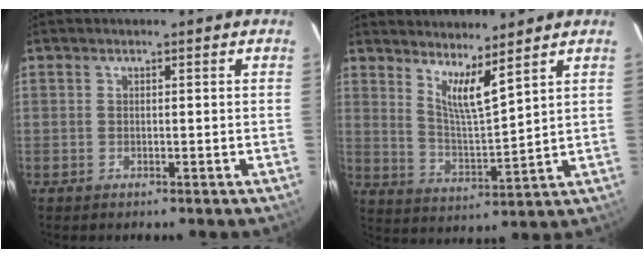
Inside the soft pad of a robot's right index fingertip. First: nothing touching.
{"total": 7.3, "force": [5.4, 0.4, 4.9], "torque": [-0.084, -0.015, 0.100]}